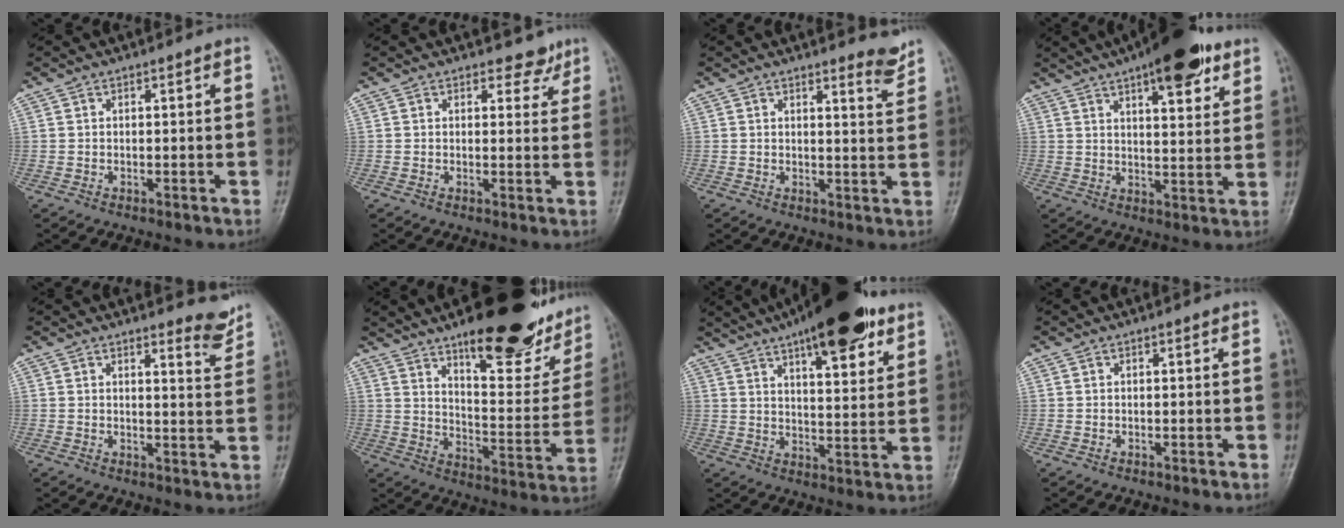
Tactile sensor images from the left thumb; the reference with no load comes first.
{"total": 2.4, "force": [1.9, 1.3, 0.5], "torque": [0.015, -0.011, 0.021]}
{"total": 3.2, "force": [3.0, 0.4, 1.1], "torque": [-0.010, -0.034, 0.035]}
{"total": 15.0, "force": [8.9, 5.1, 10.9], "torque": [-0.126, -0.030, 0.127]}
{"total": 3.9, "force": [3.6, 0.7, 1.3], "torque": [-0.009, -0.040, 0.041]}
{"total": 26.1, "force": [17.2, 8.4, 17.8], "torque": [-0.196, -0.077, 0.248]}
{"total": 19.8, "force": [12.1, 6.4, 14.2], "torque": [-0.190, -0.033, 0.184]}
{"total": 0.0}